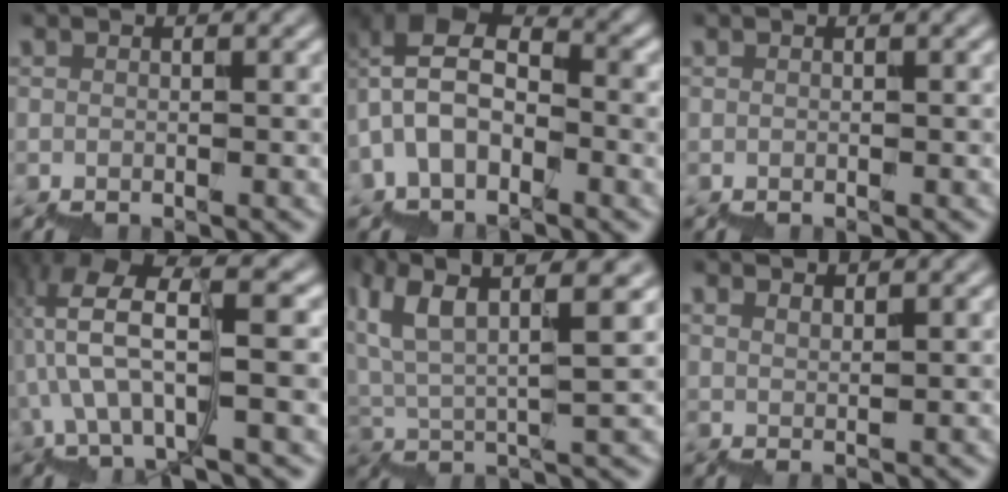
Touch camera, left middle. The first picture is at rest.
{"total": 6.1, "force": [-0.9, 4.1, 4.5], "torque": [-0.079, 0.024, -0.022]}
{"total": 0.0}
{"total": 9.6, "force": [2.0, 3.6, 8.7], "torque": [-0.173, 0.024, 0.038]}
{"total": 7.0, "force": [4.8, 0.7, 5.1], "torque": [-0.089, 0.024, 0.088]}
{"total": 1.8, "force": [1.6, 0.3, 0.6], "torque": [0.016, 0.003, 0.031]}